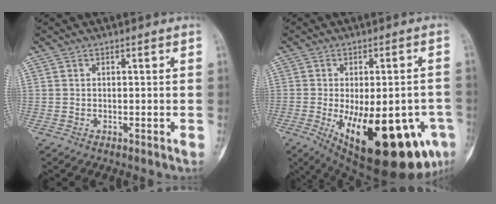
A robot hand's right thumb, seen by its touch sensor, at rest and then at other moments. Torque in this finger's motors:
{"motor_torque": [0.01, 1.49, 1.07, 0.11, 0.18]}